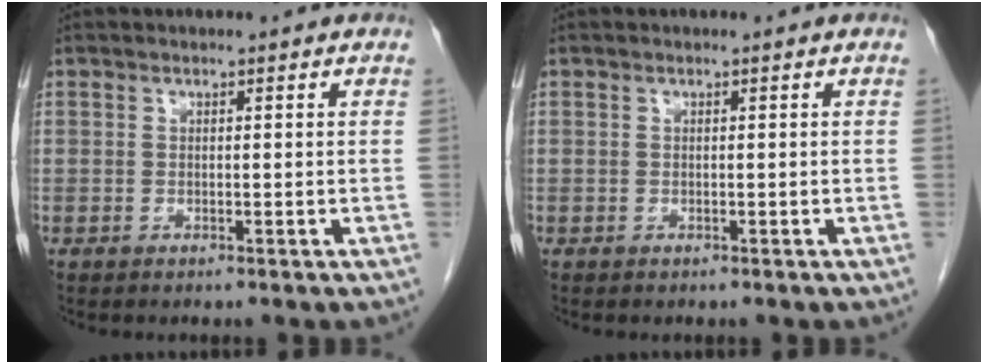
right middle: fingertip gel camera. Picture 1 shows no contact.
{"total": 0.0}